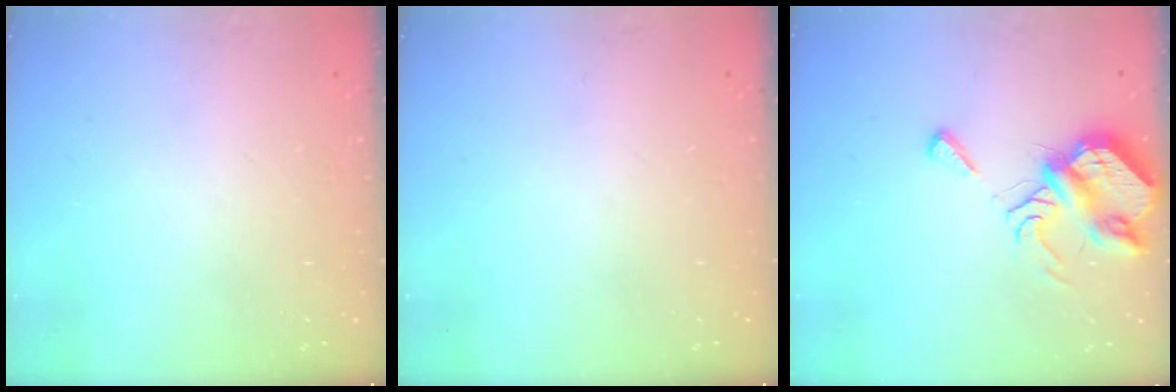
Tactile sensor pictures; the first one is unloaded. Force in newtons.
{"total": 0.0}
{"total": 8.0, "press": 8.0, "slide": 0.3}